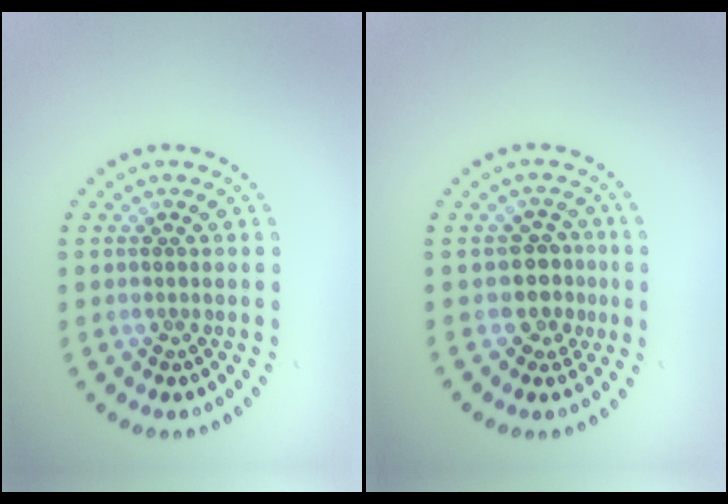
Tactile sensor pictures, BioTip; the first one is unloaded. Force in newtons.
{"total": 2.7, "press": 2.0, "slide": 1.8}